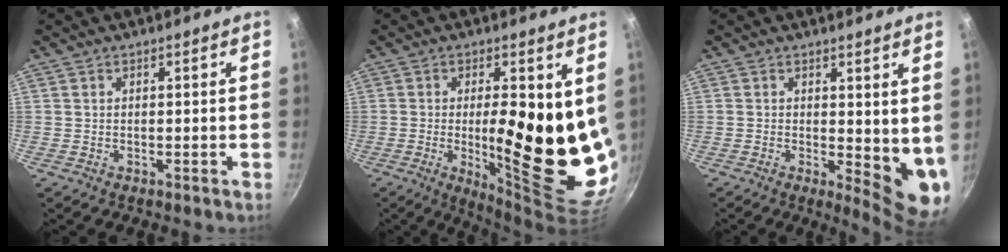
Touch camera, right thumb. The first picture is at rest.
{"total": 19.2, "force": [1.4, 5.7, 18.3], "torque": [-0.234, -0.043, 0.026]}
{"total": 8.2, "force": [1.1, 3.4, 7.3], "torque": [-0.077, -0.025, 0.018]}